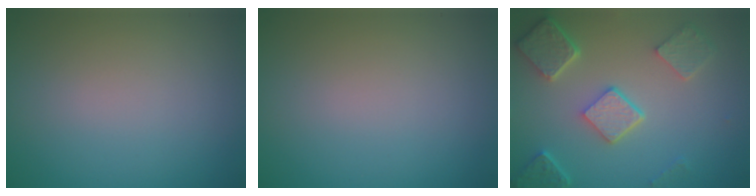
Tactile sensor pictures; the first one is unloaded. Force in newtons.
{"total": 0.0}
{"total": 5.3, "press": 4.2, "slide": 3.3}